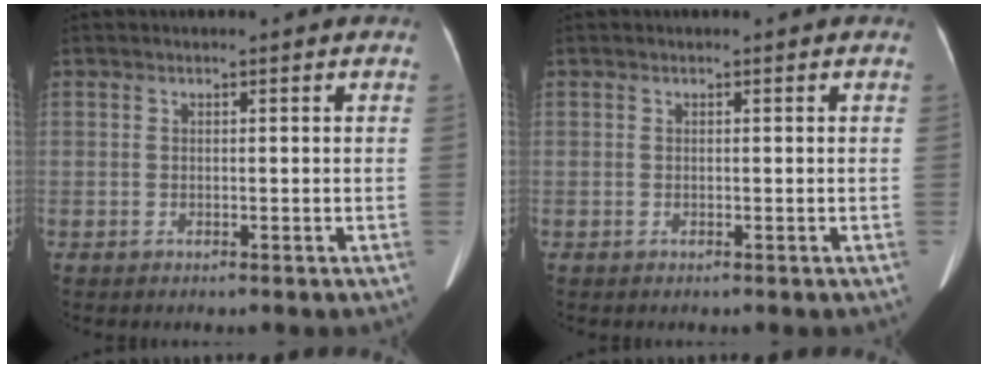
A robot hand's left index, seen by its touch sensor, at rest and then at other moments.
{"total": 0.0}